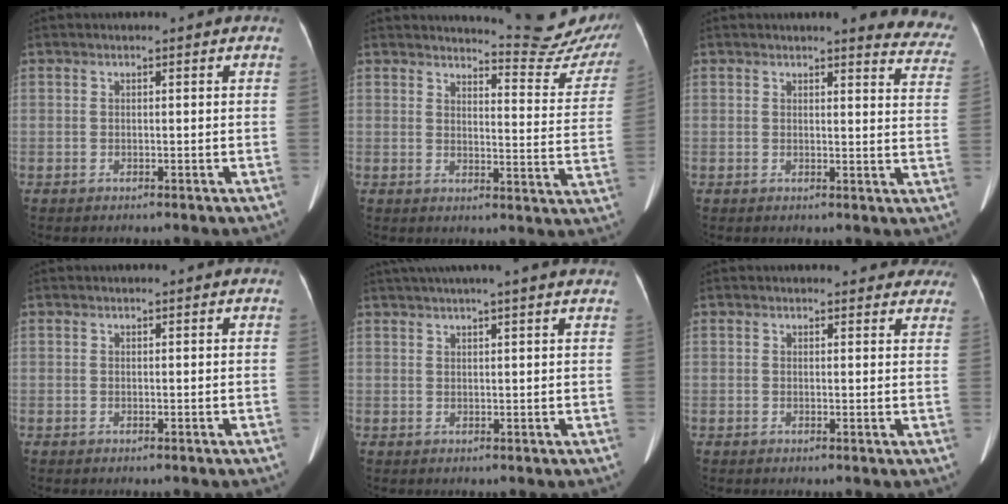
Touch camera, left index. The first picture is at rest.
{"total": 14.4, "force": [14.3, 0.4, 1.3], "torque": [0.001, -0.102, 0.143]}
{"total": 10.5, "force": [9.9, 1.9, 2.9], "torque": [0.005, -0.044, 0.072]}
{"total": 1.2, "force": [1.1, 0.2, 0.1], "torque": [-0.011, 0.016, 0.013]}
{"total": 13.1, "force": [11.4, -0.4, 6.6], "torque": [-0.115, 0.032, 0.145]}
{"total": 12.3, "force": [11.4, 3.5, 2.8], "torque": [0.000, 0.000, 0.108]}